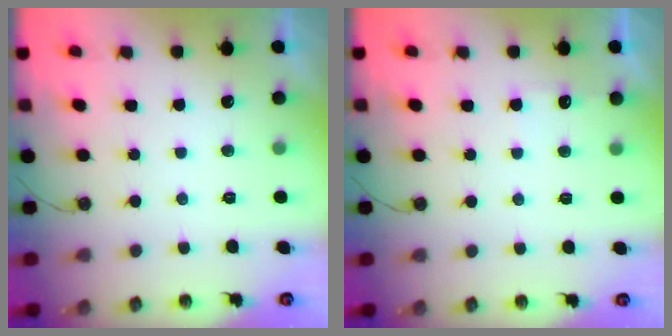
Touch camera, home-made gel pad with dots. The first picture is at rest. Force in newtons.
{"total": 3.8, "press": 3.8, "slide": 0.4}